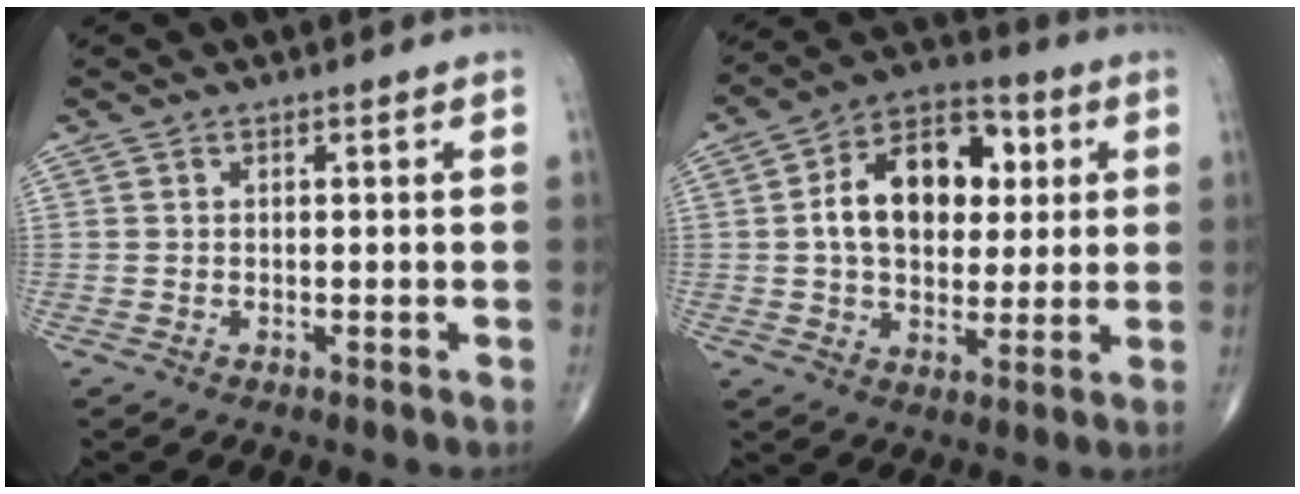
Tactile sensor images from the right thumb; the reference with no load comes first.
{"total": 16.6, "force": [2.8, 11.0, 12.2], "torque": [-0.155, 0.016, 0.038]}